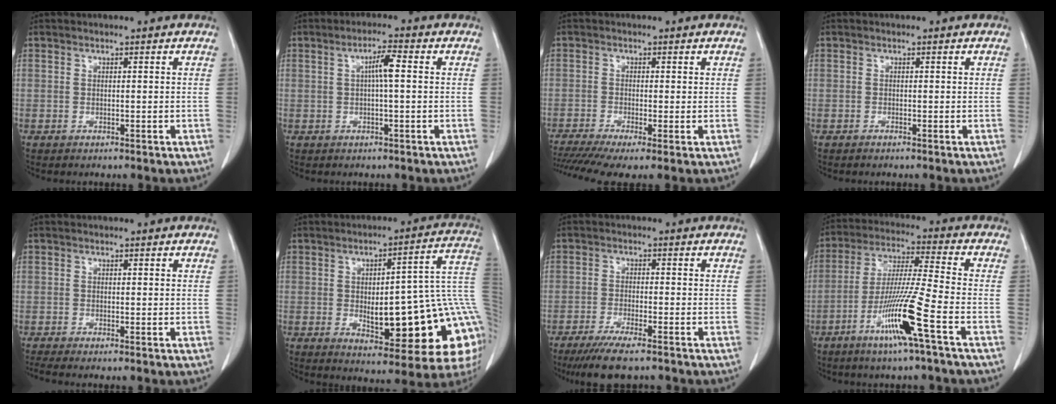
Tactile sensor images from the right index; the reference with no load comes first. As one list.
[{"total": 3.6, "force": [0.5, 0.4, 3.5], "torque": [-0.062, 0.009, 0.008]}, {"total": 7.9, "force": [-4.9, 1.7, 6.0], "torque": [-0.112, -0.010, -0.087]}, {"total": 0.0}, {"total": 1.3, "force": [-0.7, 0.2, 1.1], "torque": [-0.024, -0.004, -0.015]}, {"total": 22.0, "force": [-2.9, 5.0, 21.2], "torque": [-0.199, 0.022, -0.022]}, {"total": 7.7, "force": [-6.0, 0.7, 4.8], "torque": [-0.077, -0.017, -0.096]}, {"total": 12.5, "force": [-5.8, -1.3, 11.0], "torque": [-0.215, -0.016, -0.113]}]